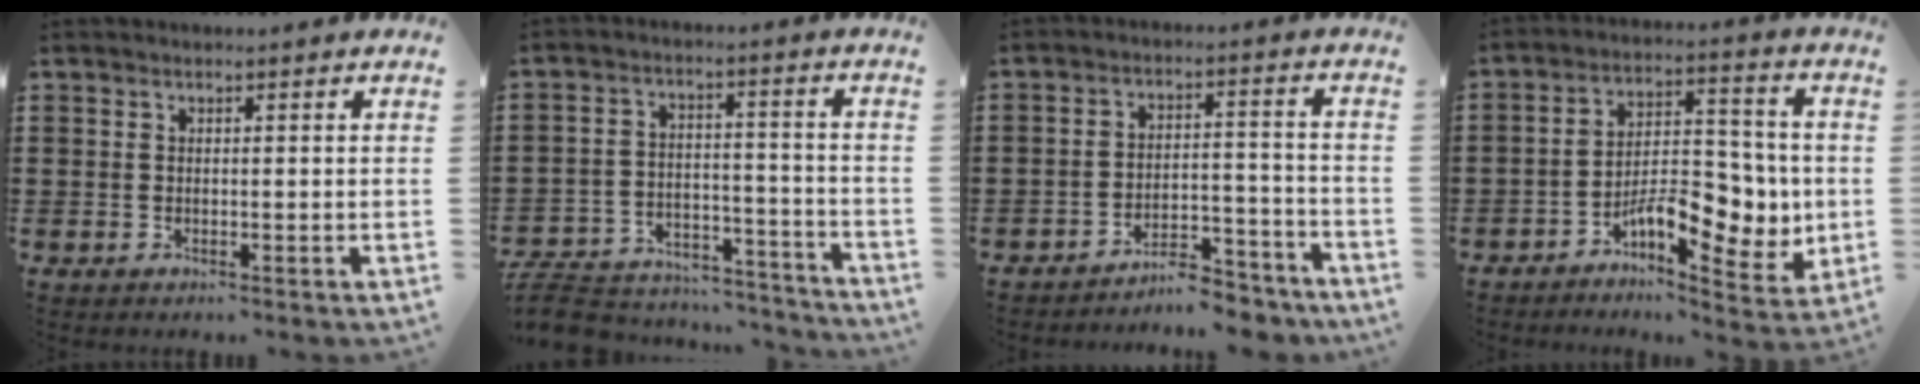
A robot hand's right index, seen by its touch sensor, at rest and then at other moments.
{"total": 7.0, "force": [-6.7, 1.5, 1.4], "torque": [-0.029, 0.016, -0.133]}
{"total": 6.5, "force": [-6.2, 1.0, 1.5], "torque": [-0.020, 0.020, -0.120]}
{"total": 10.3, "force": [-3.3, 5.3, 8.1], "torque": [-0.111, 0.010, -0.053]}